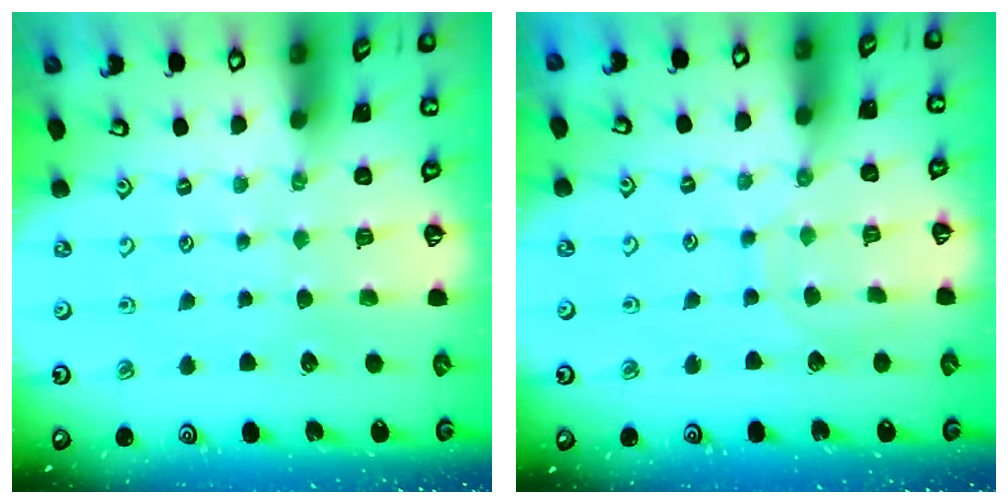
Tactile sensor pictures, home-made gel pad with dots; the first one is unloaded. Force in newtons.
{"total": 6.3, "press": 6.3, "slide": 0.3}